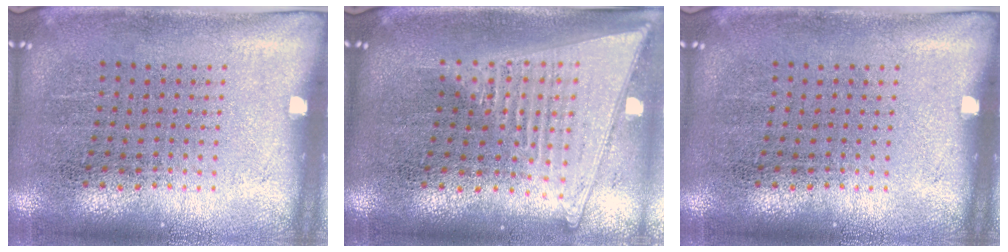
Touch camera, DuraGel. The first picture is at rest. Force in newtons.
{"total": 2.0, "press": 1.7, "slide": 1.0}
{"total": 0.0}